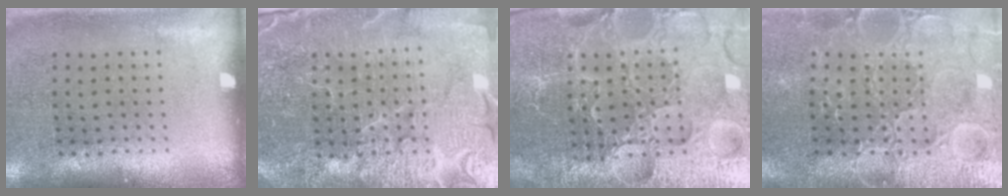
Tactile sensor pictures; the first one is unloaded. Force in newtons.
{"total": 5.2, "press": 4.9, "slide": 1.9}
{"total": 6.2, "press": 5.5, "slide": 2.7}
{"total": 3.6, "press": 3.5, "slide": 1.0}